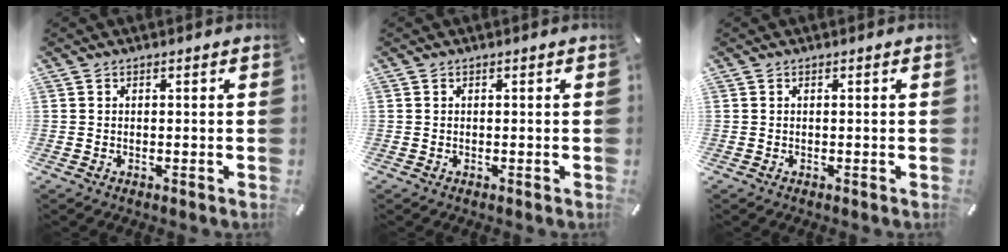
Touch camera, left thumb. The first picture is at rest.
{"total": 0.0}
{"total": 0.0}